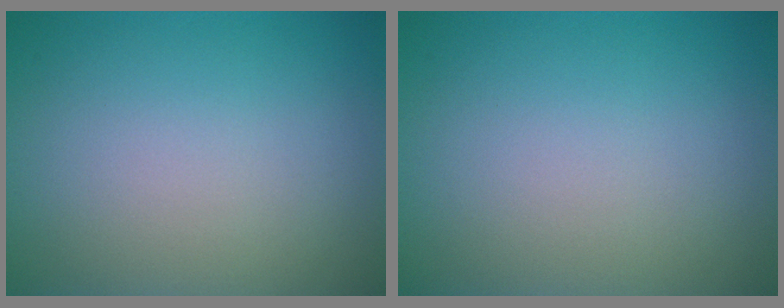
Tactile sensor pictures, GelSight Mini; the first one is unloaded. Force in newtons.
{"total": 0.0}